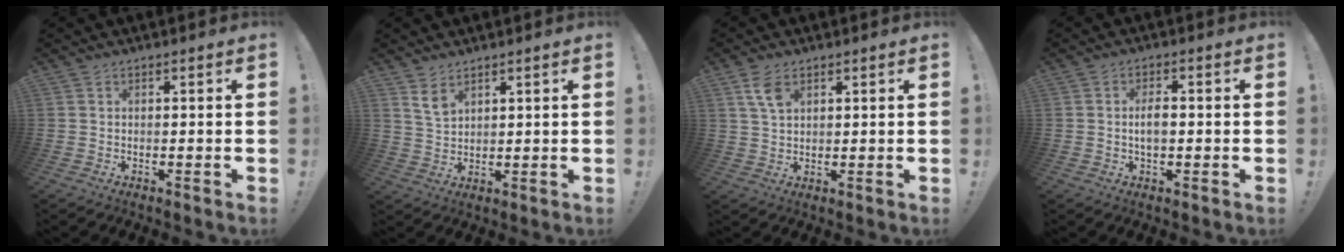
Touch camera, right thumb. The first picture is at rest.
{"total": 5.2, "force": [3.6, 2.8, 2.5], "torque": [-0.036, -0.023, 0.066]}
{"total": 5.7, "force": [3.0, 3.0, 3.9], "torque": [-0.066, -0.009, 0.055]}
{"total": 3.8, "force": [-0.2, 1.7, 3.4], "torque": [-0.053, -0.001, -0.010]}